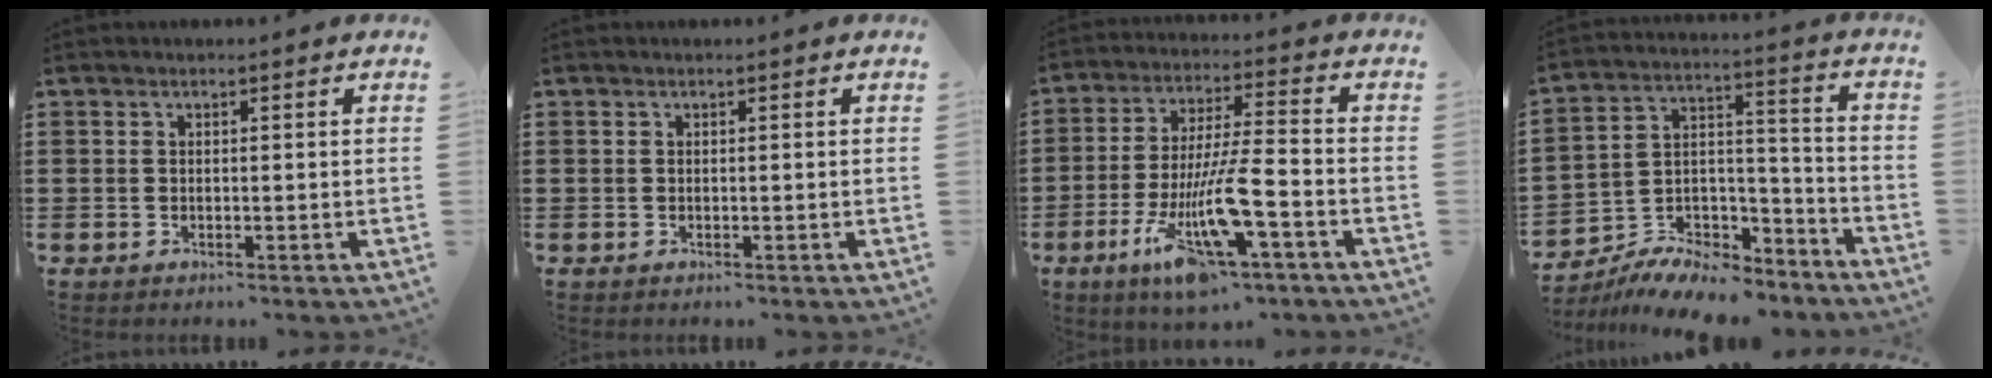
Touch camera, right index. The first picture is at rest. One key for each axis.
{"total": 0.0}
{"total": 13.1, "fx": -6.5, "fy": 2.5, "fz": 11.1, "tx": -0.227, "ty": -0.013, "tz": -0.120}
{"total": 8.7, "fx": -8.0, "fy": 2.8, "fz": 2.1, "tx": -0.034, "ty": 0.027, "tz": -0.154}